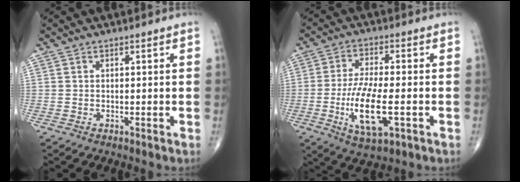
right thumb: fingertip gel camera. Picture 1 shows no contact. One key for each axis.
{"total": 11.8, "fx": -3.0, "fy": 4.0, "fz": 10.7, "tx": -0.208, "ty": -0.001, "tz": -0.049}